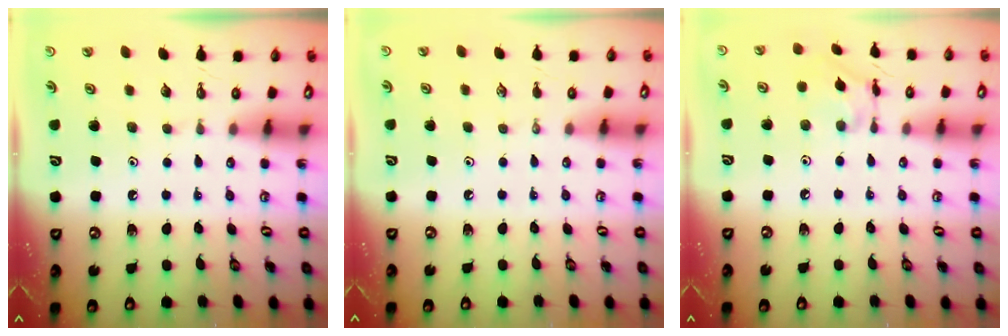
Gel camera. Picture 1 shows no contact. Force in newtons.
{"total": 0.0}
{"total": 9.8, "press": 9.8, "slide": 0.6}